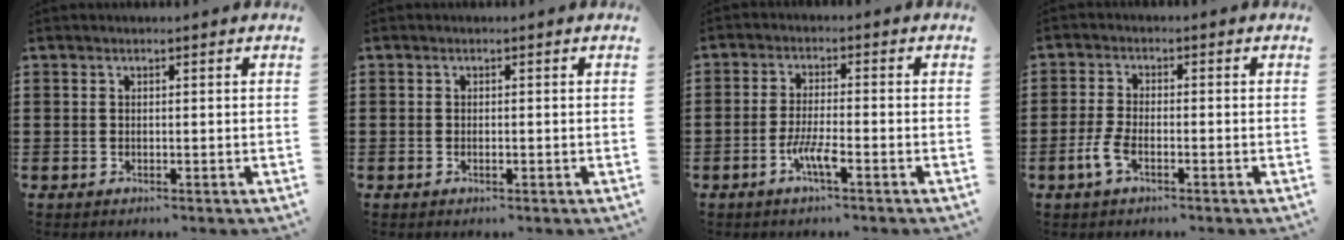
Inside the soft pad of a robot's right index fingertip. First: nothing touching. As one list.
[{"total": 0.6, "force": [-0.2, 0.3, 0.5], "torque": [-0.011, -0.003, -0.002]}, {"total": 4.4, "force": [-2.3, 0.5, 3.7], "torque": [-0.083, -0.007, -0.046]}, {"total": 3.2, "force": [-1.7, 0.9, 2.6], "torque": [-0.067, -0.009, -0.035]}]